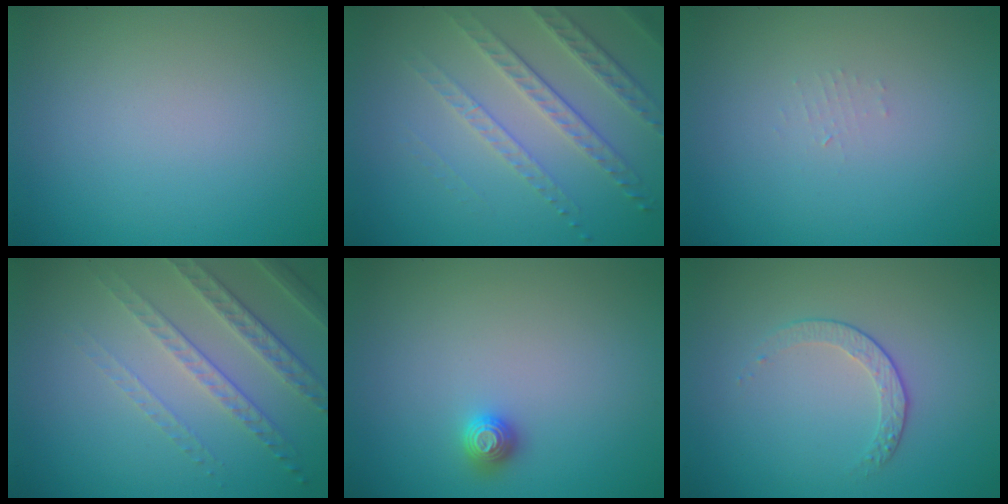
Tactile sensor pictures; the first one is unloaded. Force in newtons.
{"total": 3.4, "press": 3.1, "slide": 1.4}
{"total": 0.7, "press": 0.7, "slide": 0.1}
{"total": 4.7, "press": 3.1, "slide": 3.4}
{"total": 1.3, "press": 1.2, "slide": 0.3}
{"total": 1.6, "press": 1.0, "slide": 1.3}